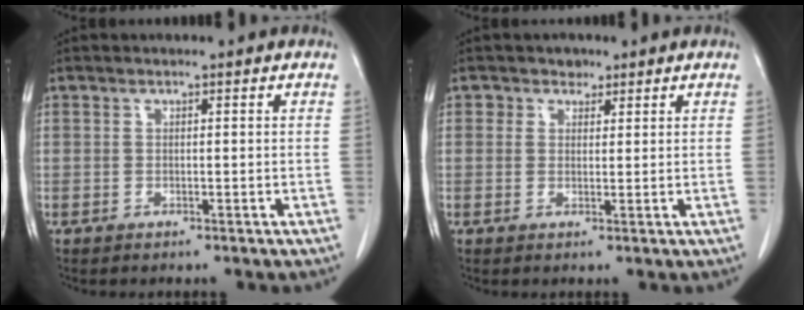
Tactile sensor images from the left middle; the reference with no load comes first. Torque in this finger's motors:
{"motor_torque": [-0.31, -0.02, -0.09, -0.01]}